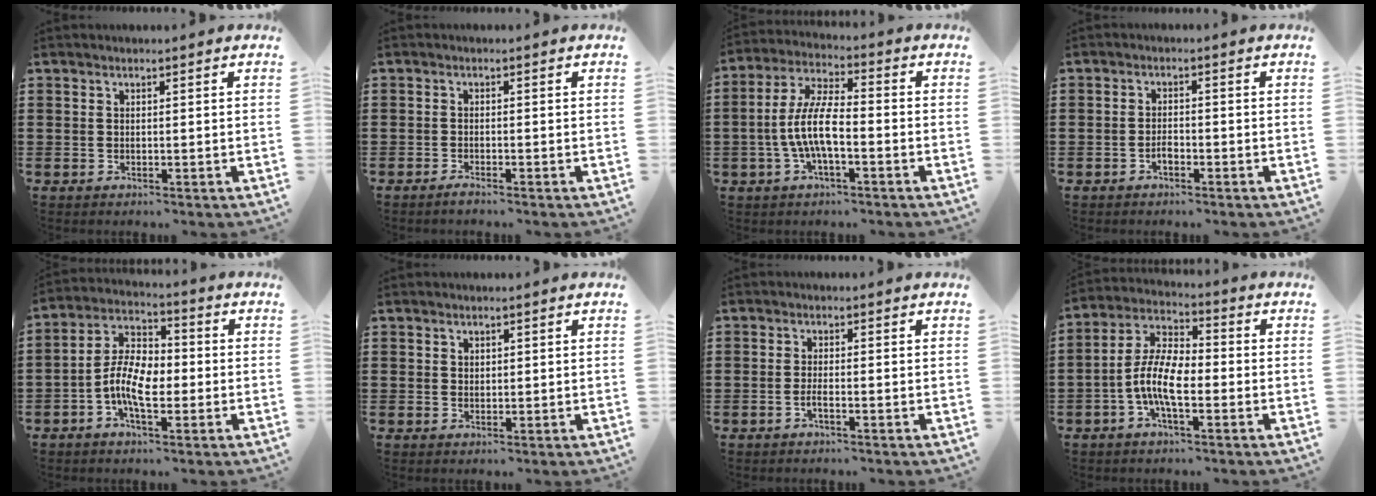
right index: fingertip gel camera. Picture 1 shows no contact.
{"total": 1.1, "force": [-1.0, 0.0, 0.3], "torque": [-0.008, -0.002, -0.019]}
{"total": 8.3, "force": [-2.0, 2.6, 7.6], "torque": [-0.172, -0.009, -0.044]}
{"total": 1.8, "force": [-1.0, 0.9, 1.2], "torque": [-0.025, 0.000, -0.019]}
{"total": 8.5, "force": [-2.2, 4.2, 7.1], "torque": [-0.164, 0.000, -0.048]}
{"total": 0.9, "force": [0.5, 0.7, 0.2], "torque": [-0.005, 0.001, 0.011]}
{"total": 1.6, "force": [-0.7, 0.2, 1.4], "torque": [-0.032, -0.004, -0.016]}
{"total": 8.7, "force": [-2.6, 3.5, 7.6], "torque": [-0.183, -0.008, -0.058]}